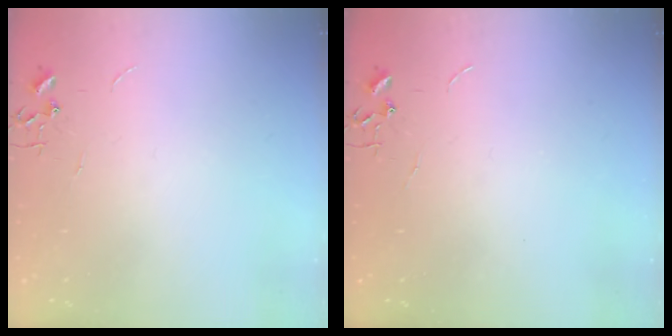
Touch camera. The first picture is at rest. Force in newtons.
{"total": 0.0}